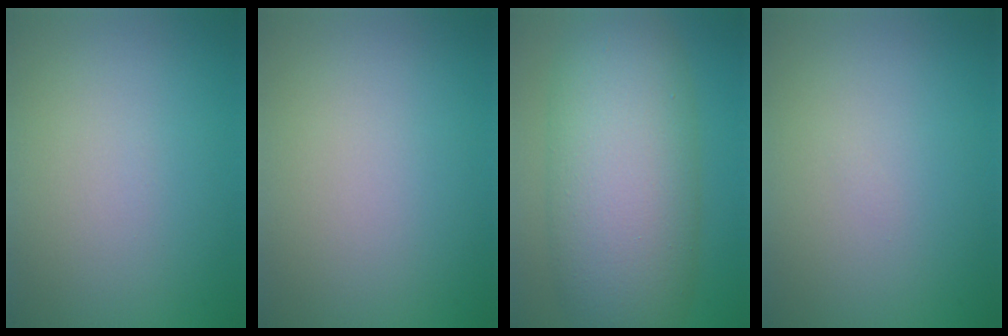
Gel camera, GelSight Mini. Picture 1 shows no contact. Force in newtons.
{"total": 0.0}
{"total": 12.0, "press": 12.0, "slide": 0.3}
{"total": 0.0}